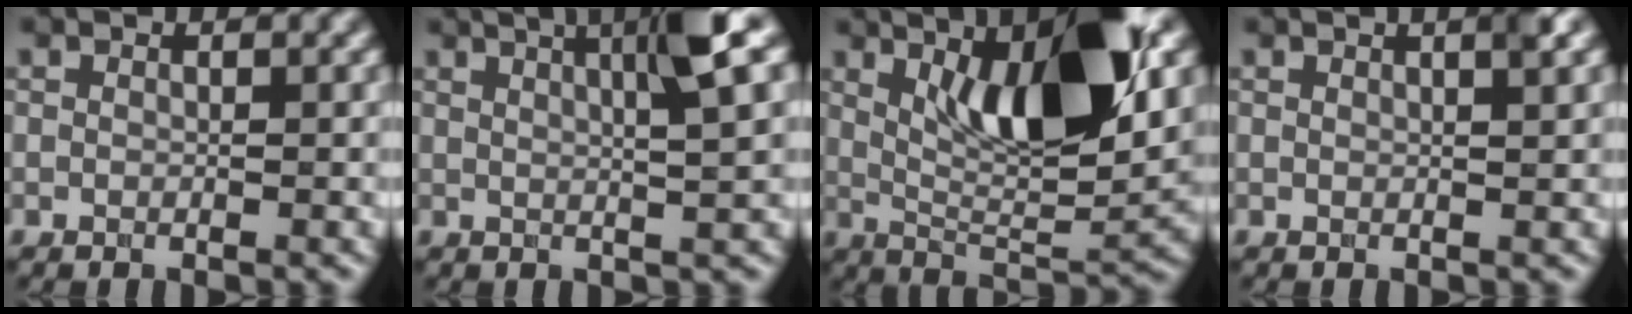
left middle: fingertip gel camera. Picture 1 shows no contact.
{"total": 6.6, "force": [2.5, 1.1, 5.9], "torque": [-0.075, 0.011, 0.036]}
{"total": 11.0, "force": [3.9, 2.9, 9.8], "torque": [-0.147, -0.009, 0.071]}
{"total": 2.3, "force": [1.1, 0.5, 1.9], "torque": [-0.019, 0.006, 0.005]}